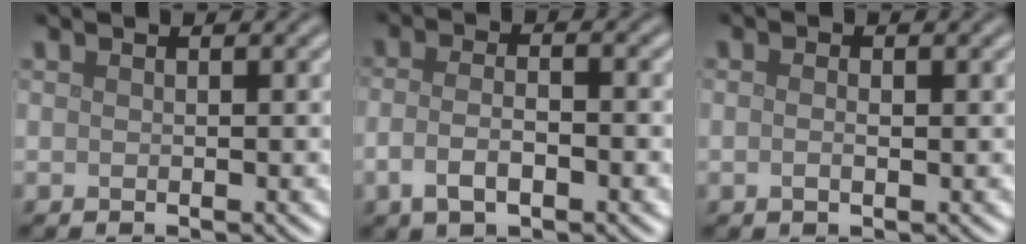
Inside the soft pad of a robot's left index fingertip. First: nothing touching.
{"total": 3.5, "force": [-1.2, 1.4, 2.9], "torque": [-0.062, -0.002, -0.027]}
{"total": 1.2, "force": [0.0, 0.5, 1.1], "torque": [-0.016, -0.007, -0.005]}